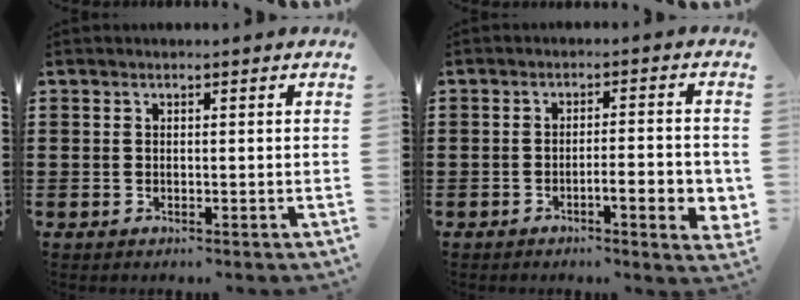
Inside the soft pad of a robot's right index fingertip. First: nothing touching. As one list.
[{"total": 5.3, "force": [-1.7, 1.0, 5.0], "torque": [-0.071, -0.007, -0.027]}]